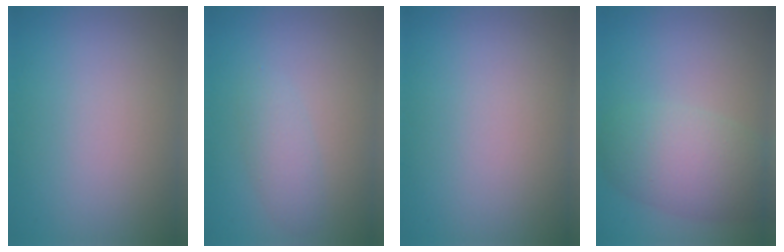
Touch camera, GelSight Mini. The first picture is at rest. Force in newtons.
{"total": 2.0, "press": 2.0, "slide": 0.1}
{"total": 0.0}
{"total": 5.6, "press": 5.6, "slide": 0.2}